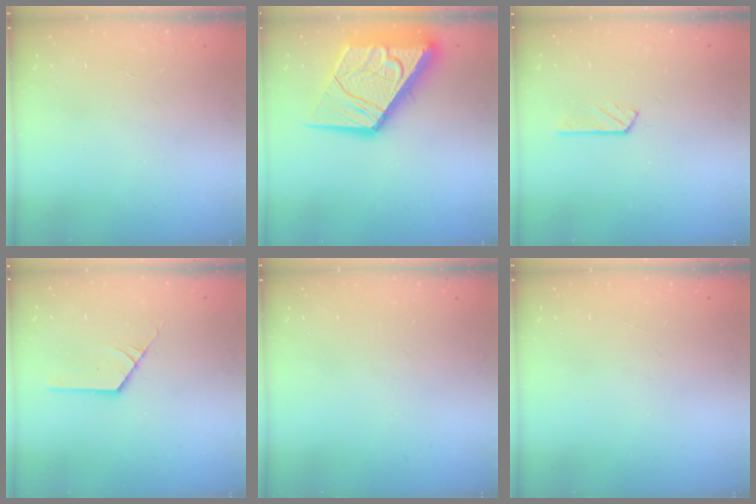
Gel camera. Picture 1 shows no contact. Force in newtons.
{"total": 21.3, "press": 21.2, "slide": 2.3}
{"total": 2.7, "press": 2.7, "slide": 0.3}
{"total": 2.2, "press": 2.2, "slide": 0.1}
{"total": 0.0}
{"total": 0.0}